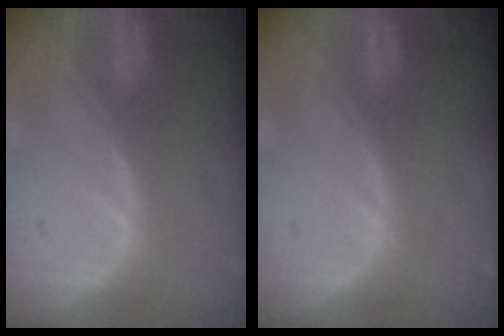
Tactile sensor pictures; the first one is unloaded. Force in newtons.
{"total": 0.0}